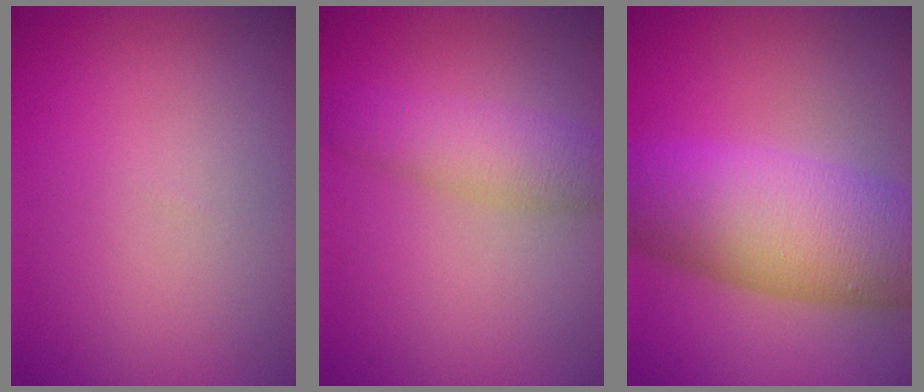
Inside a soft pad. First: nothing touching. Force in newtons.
{"total": 3.8, "press": 3.8, "slide": 0.0}
{"total": 11.7, "press": 11.7, "slide": 0.3}